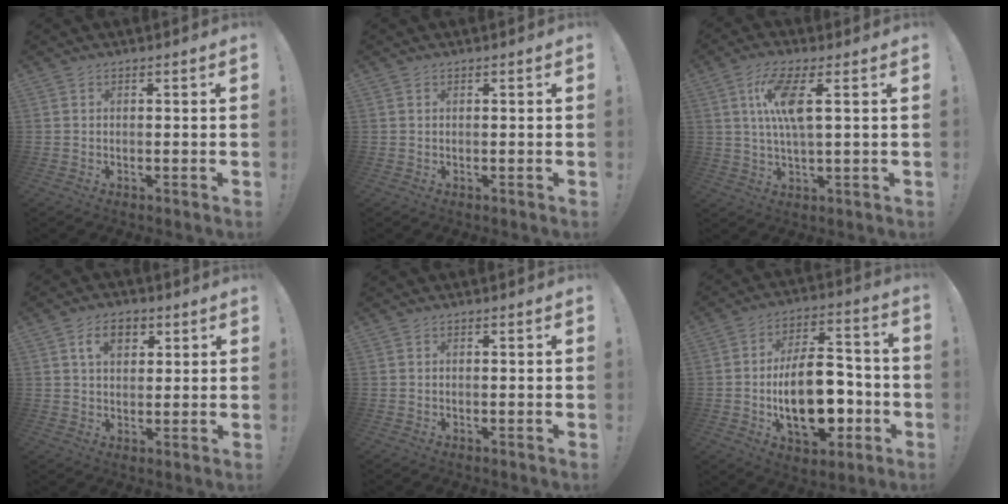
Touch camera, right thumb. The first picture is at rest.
{"total": 0.0}
{"total": 10.4, "force": [3.1, 2.4, 9.6], "torque": [-0.186, 0.001, 0.050]}
{"total": 7.6, "force": [3.2, 5.0, 4.7], "torque": [-0.068, 0.003, 0.055]}
{"total": 0.0}
{"total": 21.6, "force": [-5.0, 11.8, 17.4], "torque": [-0.290, 0.027, -0.074]}